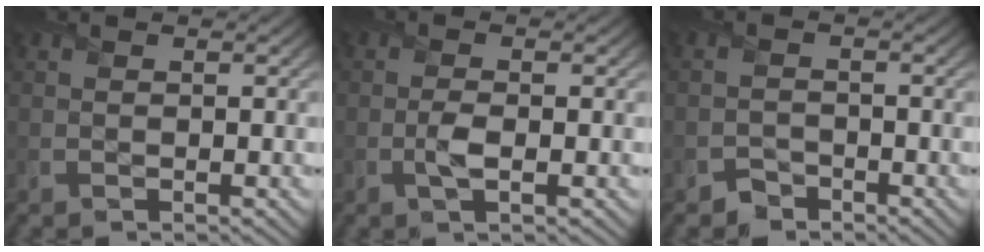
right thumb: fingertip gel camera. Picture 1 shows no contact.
{"total": 1.5, "force": [-0.3, 0.7, 1.3], "torque": [-0.026, 0.000, -0.010]}
{"total": 1.7, "force": [-1.5, 0.9, -0.3], "torque": [0.014, 0.006, -0.033]}